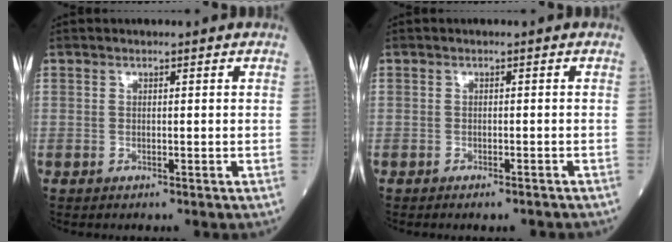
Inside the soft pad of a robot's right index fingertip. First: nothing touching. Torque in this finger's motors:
{"motor_torque": [-0.24, -0.07, 0.08, -0.01]}